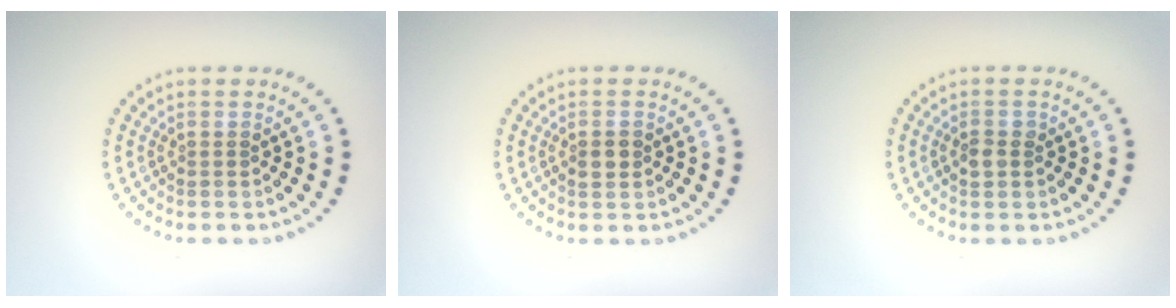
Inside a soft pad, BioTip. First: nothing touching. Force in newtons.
{"total": 1.2, "press": 1.1, "slide": 0.1}
{"total": 1.3, "press": 1.2, "slide": 0.2}